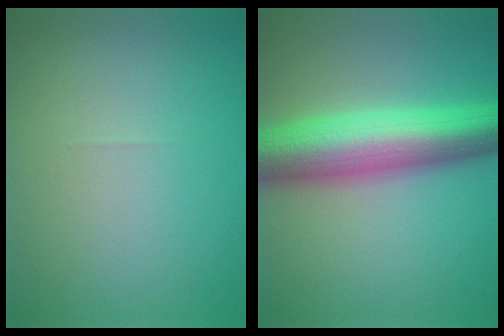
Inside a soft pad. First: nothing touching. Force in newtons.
{"total": 10.7, "press": 10.7, "slide": 0.1}